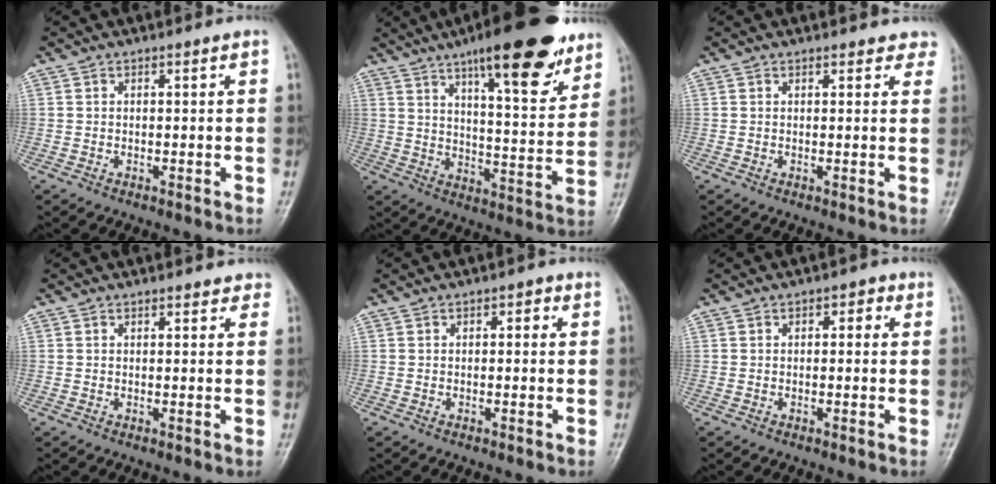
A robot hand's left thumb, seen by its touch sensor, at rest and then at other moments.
{"total": 20.7, "force": [13.1, 5.6, 14.9], "torque": [-0.186, -0.056, 0.197]}
{"total": 3.7, "force": [3.3, 1.6, 0.5], "torque": [0.030, -0.011, 0.019]}
{"total": 2.4, "force": [2.0, 1.1, 0.7], "torque": [0.014, -0.004, 0.013]}
{"total": 1.4, "force": [0.3, 0.9, 1.0], "torque": [0.000, 0.004, -0.003]}
{"total": 2.2, "force": [0.7, 1.4, 1.6], "torque": [-0.001, 0.005, 0.001]}